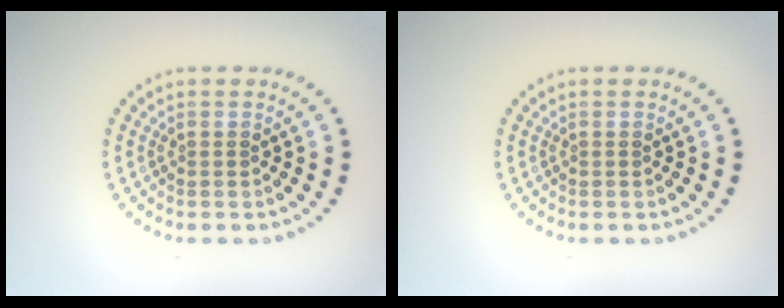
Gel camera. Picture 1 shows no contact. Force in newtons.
{"total": 0.0}